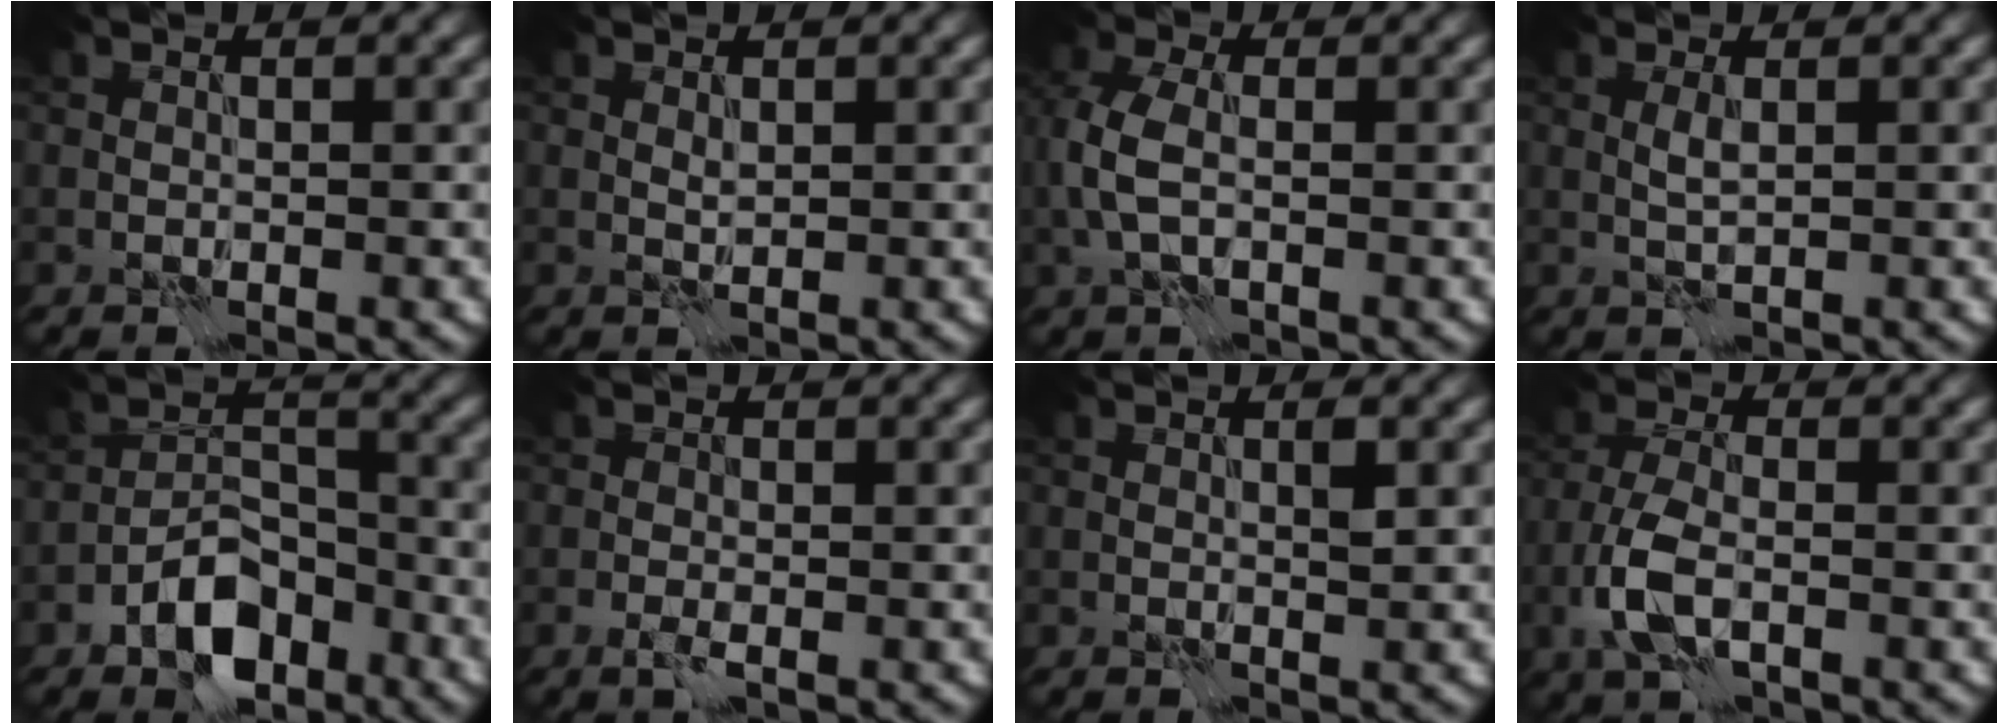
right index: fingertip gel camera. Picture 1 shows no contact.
{"total": 0.6, "force": [0.5, 0.1, 0.4], "torque": [-0.009, 0.000, 0.010]}
{"total": 4.0, "force": [-0.1, 2.2, 3.3], "torque": [-0.085, 0.003, -0.008]}
{"total": 1.3, "force": [0.3, 0.2, 1.2], "torque": [-0.029, 0.003, 0.005]}
{"total": 6.4, "force": [-3.8, 3.4, 3.8], "torque": [-0.056, 0.004, -0.074]}
{"total": 1.3, "force": [-0.6, 0.5, 1.1], "torque": [-0.026, -0.003, -0.015]}
{"total": 0.8, "force": [0.4, 0.0, 0.7], "torque": [-0.012, 0.000, 0.004]}
{"total": 4.5, "force": [-1.5, 2.1, 3.7], "torque": [-0.086, -0.002, -0.035]}